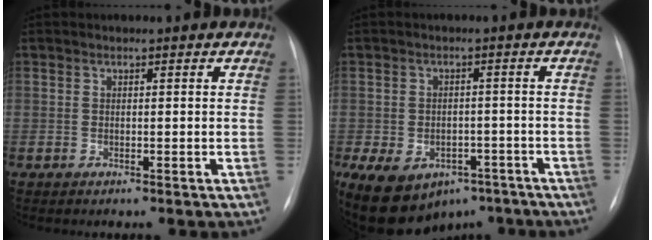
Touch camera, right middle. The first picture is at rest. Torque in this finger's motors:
{"motor_torque": [1.13, -1.00, 0.73, 0.19]}